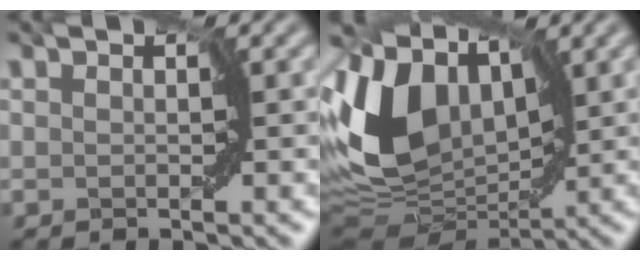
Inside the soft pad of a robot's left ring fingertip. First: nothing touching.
{"total": 11.6, "force": [2.5, 7.5, 8.6], "torque": [-0.191, 0.008, 0.035]}